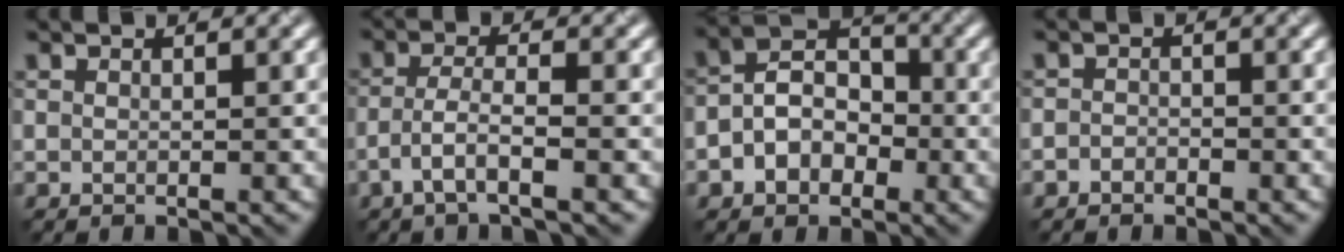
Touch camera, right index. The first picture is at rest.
{"total": 2.7, "force": [-1.5, 0.3, 2.2], "torque": [-0.049, 0.011, -0.037]}
{"total": 4.5, "force": [-1.3, 3.4, 2.7], "torque": [-0.048, 0.015, -0.033]}
{"total": 0.8, "force": [-0.7, 0.4, 0.0], "torque": [-0.002, 0.008, -0.020]}